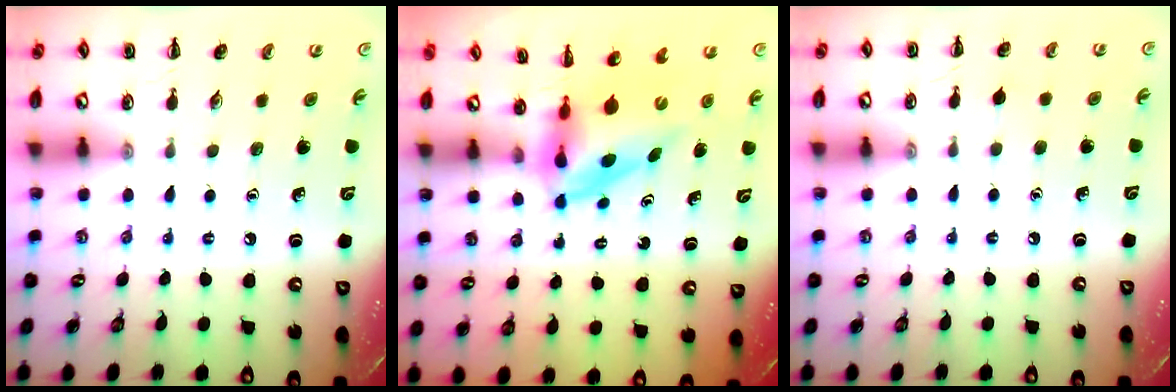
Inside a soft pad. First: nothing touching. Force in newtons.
{"total": 4.0, "press": 3.9, "slide": 0.8}
{"total": 2.6, "press": 2.3, "slide": 1.1}